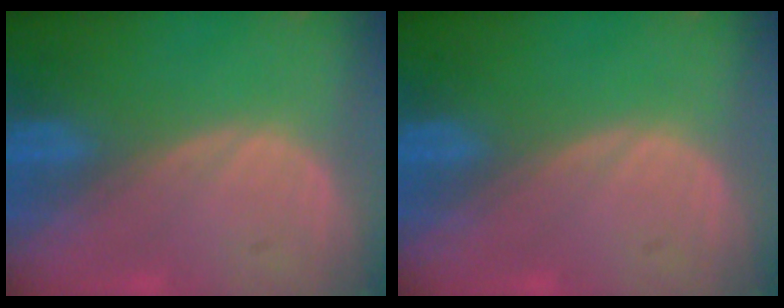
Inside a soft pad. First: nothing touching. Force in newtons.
{"total": 0.0}